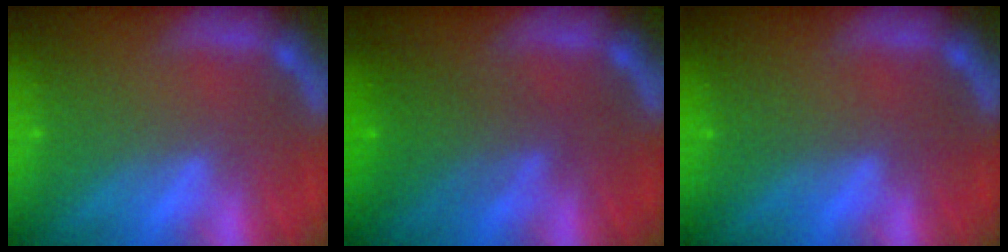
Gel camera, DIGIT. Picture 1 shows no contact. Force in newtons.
{"total": 4.0}
{"total": 0.0}